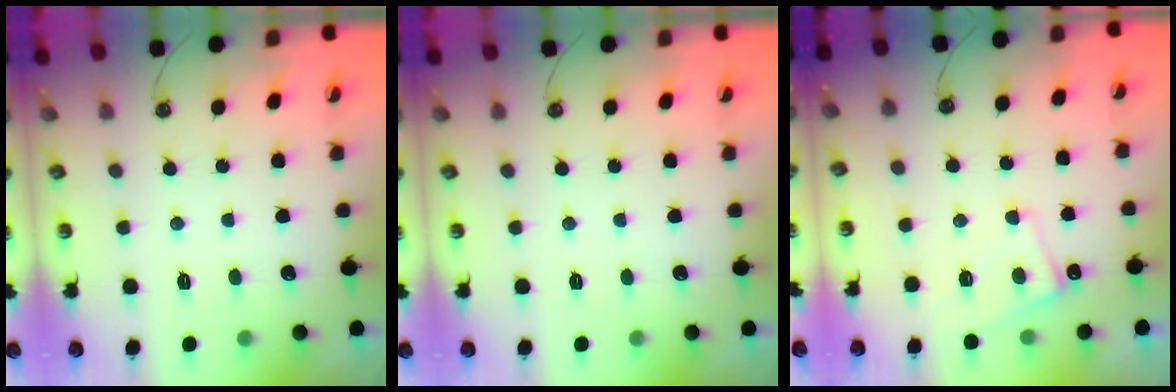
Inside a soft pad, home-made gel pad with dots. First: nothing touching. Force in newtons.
{"total": 0.0}
{"total": 1.6, "press": 1.5, "slide": 0.4}